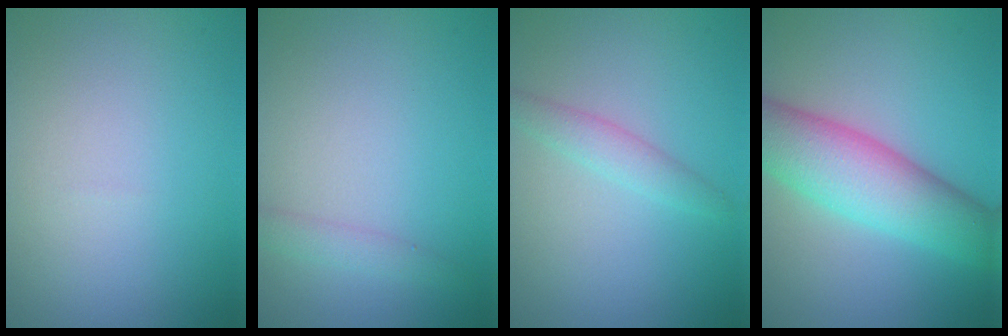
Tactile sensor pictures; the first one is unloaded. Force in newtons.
{"total": 1.4, "press": 1.4, "slide": 0.1}
{"total": 1.9, "press": 1.9, "slide": 0.1}
{"total": 7.6, "press": 7.6, "slide": 0.3}